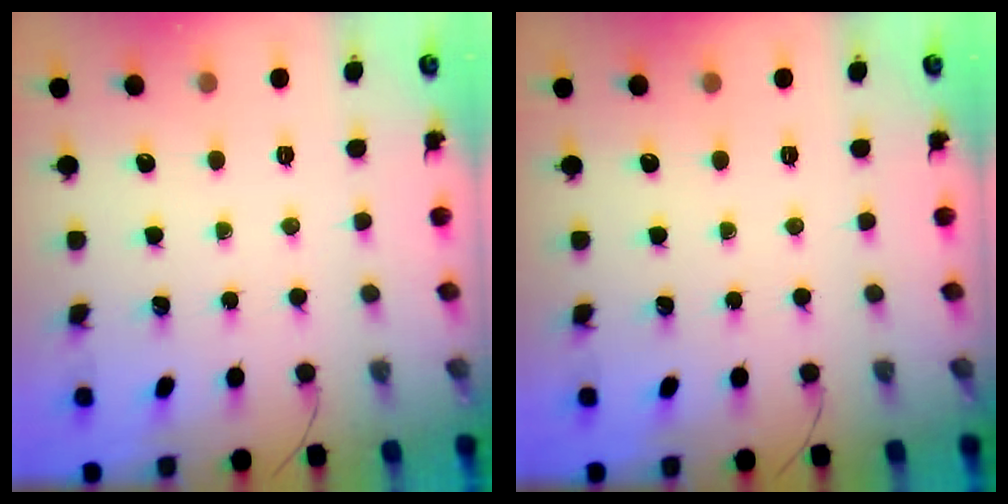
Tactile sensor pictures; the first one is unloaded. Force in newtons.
{"total": 0.0}